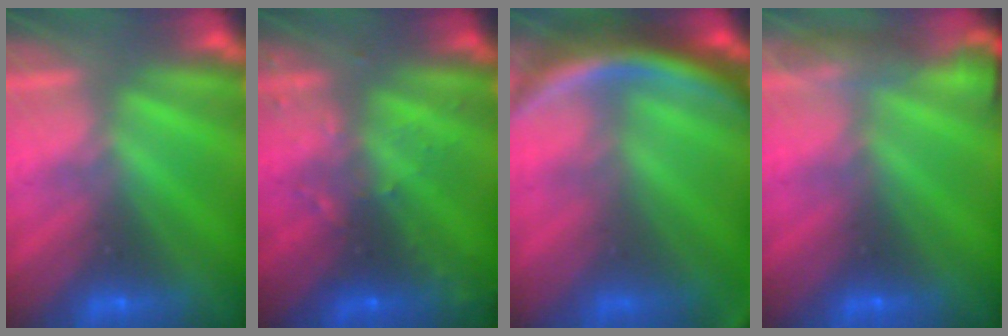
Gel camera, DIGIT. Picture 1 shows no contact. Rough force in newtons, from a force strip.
{"total": 2.9}
{"total": 9.9}
{"total": 4.6}